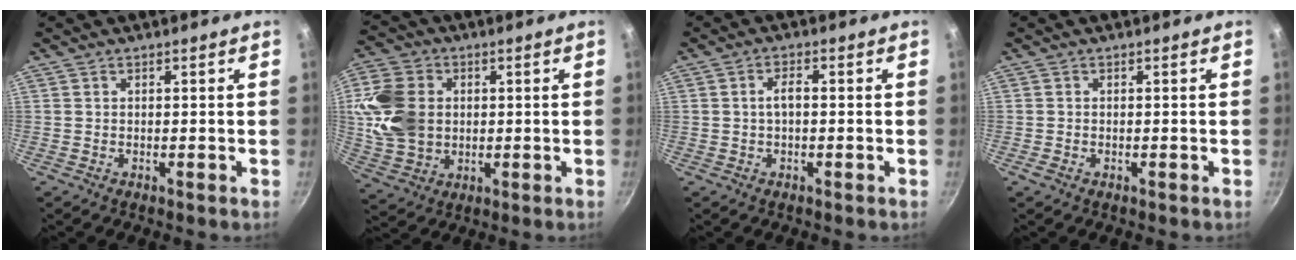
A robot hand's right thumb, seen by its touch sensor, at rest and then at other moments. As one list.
[{"total": 13.6, "force": [1.6, 10.7, 8.2], "torque": [-0.145, 0.001, 0.035]}, {"total": 2.7, "force": [-0.1, 1.3, 2.4], "torque": [-0.044, 0.014, -0.004]}, {"total": 0.7, "force": [-0.4, 0.5, 0.4], "torque": [-0.009, 0.000, -0.009]}]